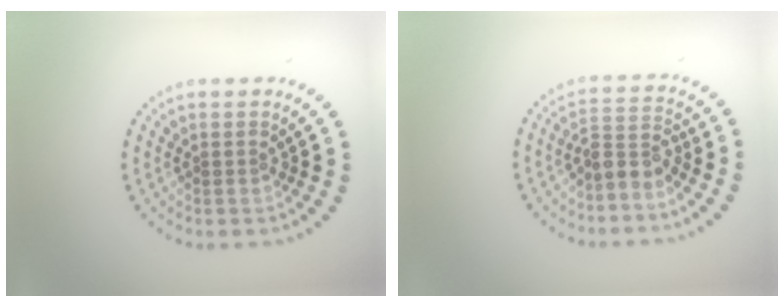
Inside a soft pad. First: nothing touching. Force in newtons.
{"total": 2.5, "press": 1.9, "slide": 1.7}